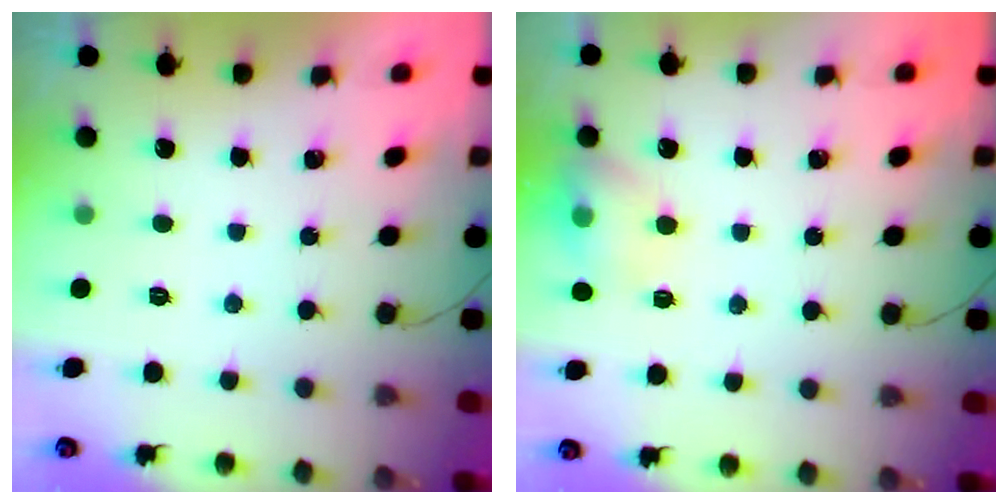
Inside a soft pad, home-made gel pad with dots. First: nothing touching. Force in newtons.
{"total": 10.2, "press": 10.0, "slide": 1.8}